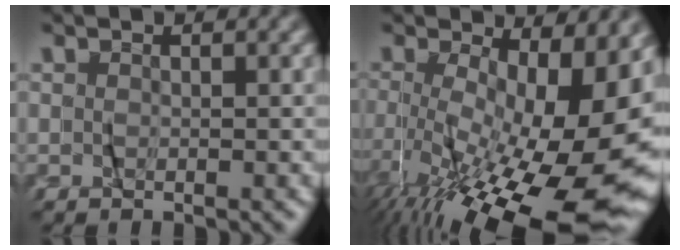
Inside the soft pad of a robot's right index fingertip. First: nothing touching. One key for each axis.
{"total": 12.7, "fx": -6.0, "fy": 3.7, "fz": 10.5, "tx": -0.148, "ty": -0.043, "tz": -0.069}